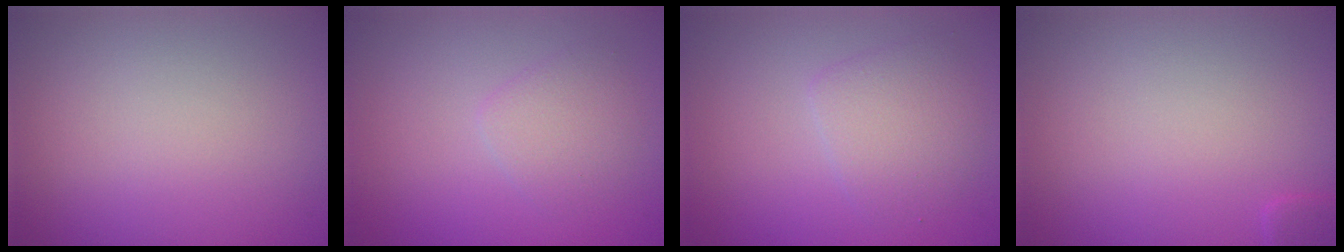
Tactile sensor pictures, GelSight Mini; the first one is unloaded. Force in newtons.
{"total": 1.9, "press": 1.9, "slide": 0.1}
{"total": 2.7, "press": 2.7, "slide": 0.1}
{"total": 0.8, "press": 0.8, "slide": 0.1}